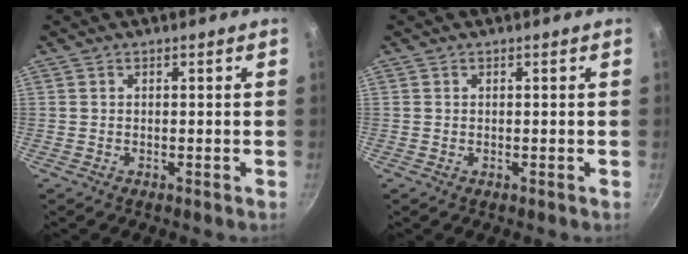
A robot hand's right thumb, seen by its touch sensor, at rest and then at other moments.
{"total": 0.0}